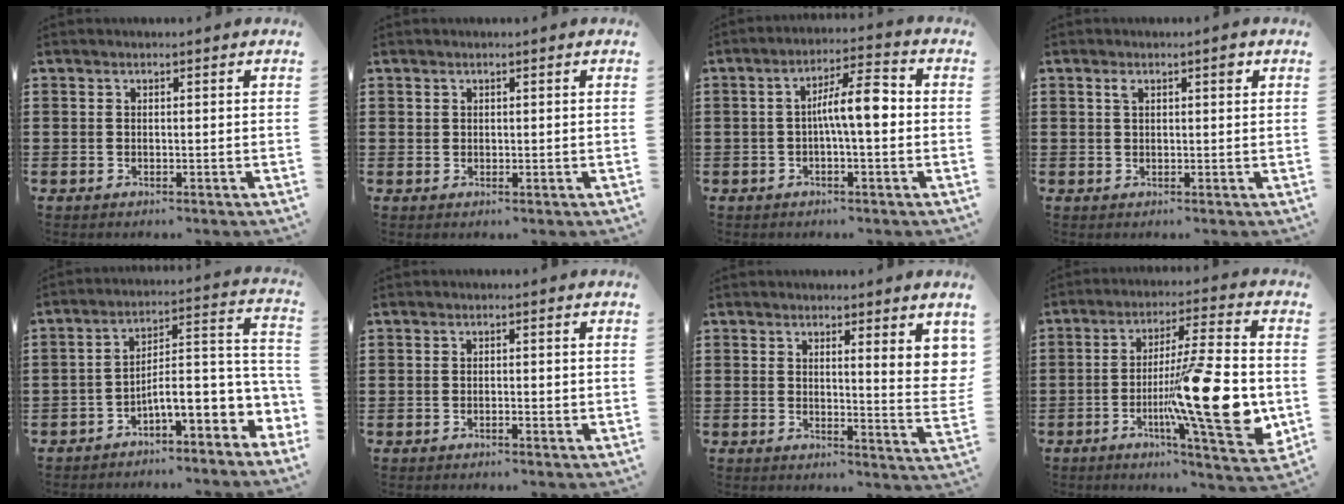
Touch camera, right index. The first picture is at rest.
{"total": 0.7, "force": [0.4, 0.5, 0.2], "torque": [-0.006, 0.003, 0.009]}
{"total": 7.5, "force": [-0.2, 1.8, 7.2], "torque": [-0.132, 0.012, -0.007]}
{"total": 2.1, "force": [1.0, 0.7, 1.7], "torque": [-0.029, 0.003, 0.014]}
{"total": 7.9, "force": [-3.4, 2.4, 6.7], "torque": [-0.101, -0.029, -0.069]}
{"total": 1.0, "force": [-0.4, 0.3, 0.9], "torque": [-0.016, -0.002, -0.006]}
{"total": 3.7, "force": [2.3, 0.1, 2.9], "torque": [-0.051, -0.015, 0.035]}
{"total": 17.9, "force": [-3.7, 3.6, 17.2], "torque": [-0.264, -0.016, -0.061]}